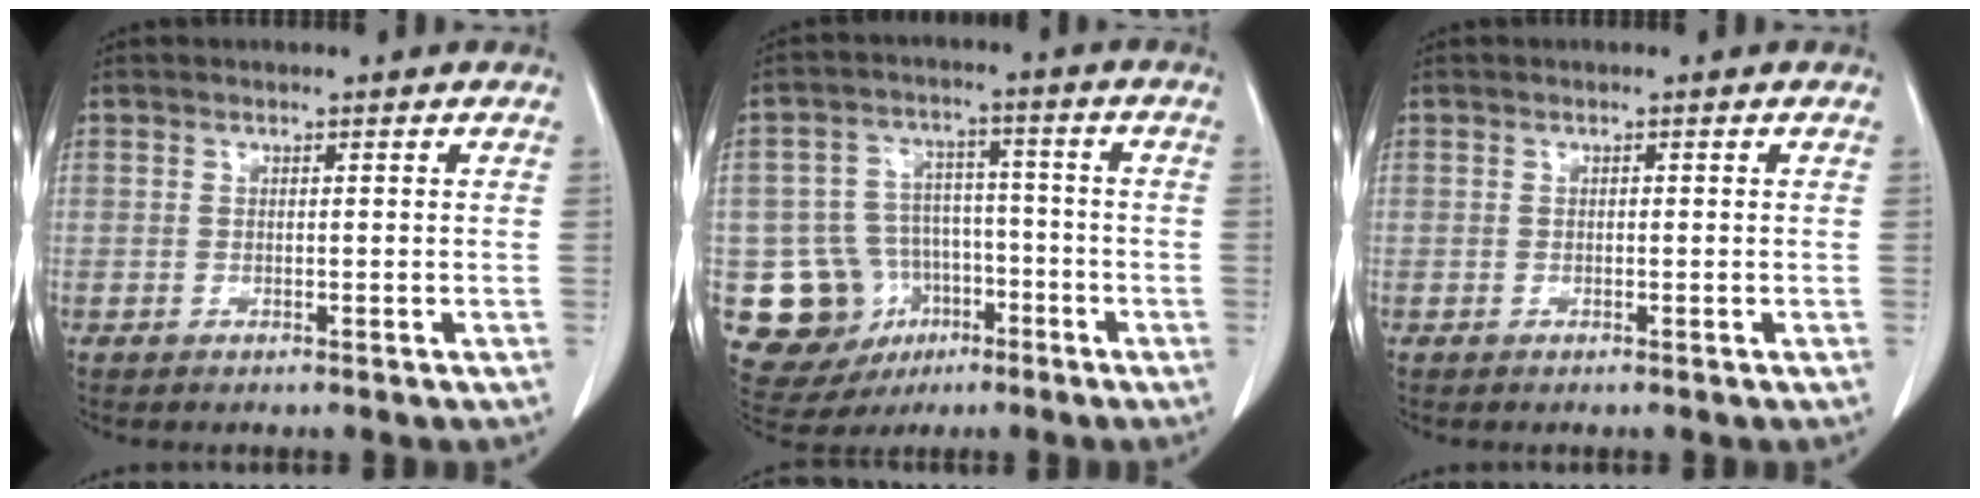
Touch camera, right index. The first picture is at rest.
{"total": 12.9, "force": [-4.7, 11.1, 4.5], "torque": [-0.088, 0.033, -0.057]}
{"total": 0.0}